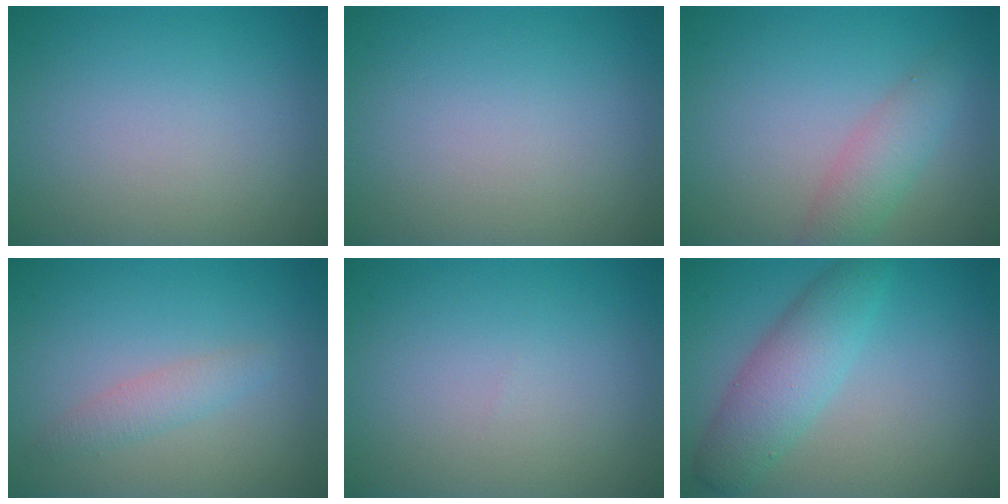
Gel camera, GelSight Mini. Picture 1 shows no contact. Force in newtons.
{"total": 0.0}
{"total": 3.0, "press": 3.0, "slide": 0.1}
{"total": 1.7, "press": 1.7, "slide": 0.1}
{"total": 0.0}
{"total": 4.6, "press": 4.6, "slide": 0.1}